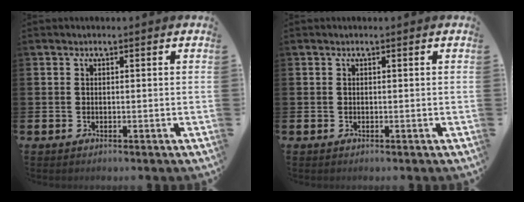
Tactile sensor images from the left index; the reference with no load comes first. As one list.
[{"total": 0.0}]